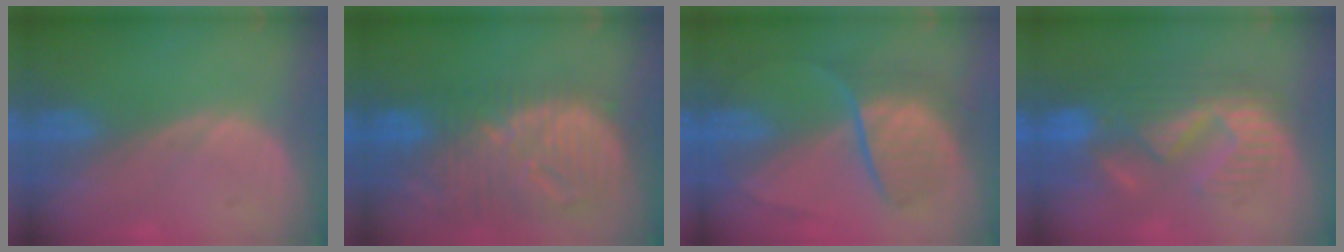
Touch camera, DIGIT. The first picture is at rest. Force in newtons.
{"total": 13.2, "press": 11.5, "slide": 6.6}
{"total": 7.2, "press": 7.0, "slide": 1.8}
{"total": 10.9, "press": 9.6, "slide": 5.1}